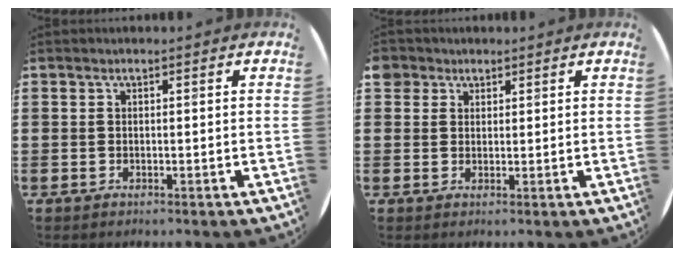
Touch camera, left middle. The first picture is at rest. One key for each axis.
{"total": 2.2, "fx": 1.6, "fy": 1.6, "fz": 0.0, "tx": 0.002, "ty": 0.003, "tz": 0.030}